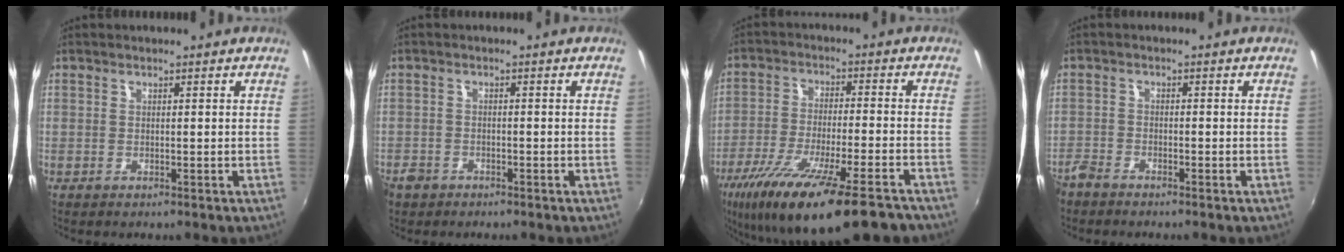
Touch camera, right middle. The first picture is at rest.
{"total": 3.3, "force": [-2.3, 2.2, 0.9], "torque": [-0.027, -0.004, -0.041]}
{"total": 20.9, "force": [-15.0, 3.6, 14.0], "torque": [-0.259, -0.059, -0.245]}
{"total": 3.1, "force": [-2.9, 0.9, 0.7], "torque": [-0.024, -0.008, -0.063]}